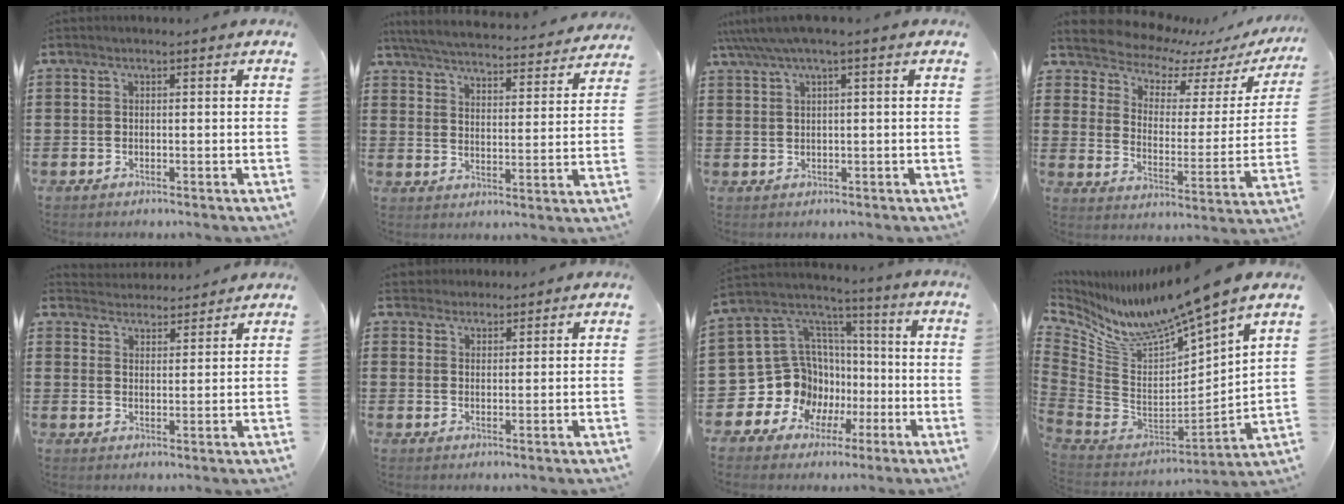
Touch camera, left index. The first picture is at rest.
{"total": 4.8, "force": [4.7, -0.2, 0.8], "torque": [-0.040, -0.037, 0.077]}
{"total": 2.2, "force": [0.8, 0.0, 2.1], "torque": [-0.047, -0.004, 0.010]}
{"total": 5.6, "force": [5.3, 1.5, 0.6], "torque": [-0.049, -0.046, 0.089]}
{"total": 3.4, "force": [3.3, 0.3, -0.6], "torque": [-0.001, -0.013, 0.062]}
{"total": 2.5, "force": [2.2, 1.1, -0.3], "torque": [-0.002, 0.007, 0.043]}
{"total": 13.3, "force": [-2.7, 12.4, 3.7], "torque": [-0.130, -0.021, -0.022]}
{"total": 9.5, "force": [8.6, -0.6, 4.0], "torque": [-0.112, -0.083, 0.138]}